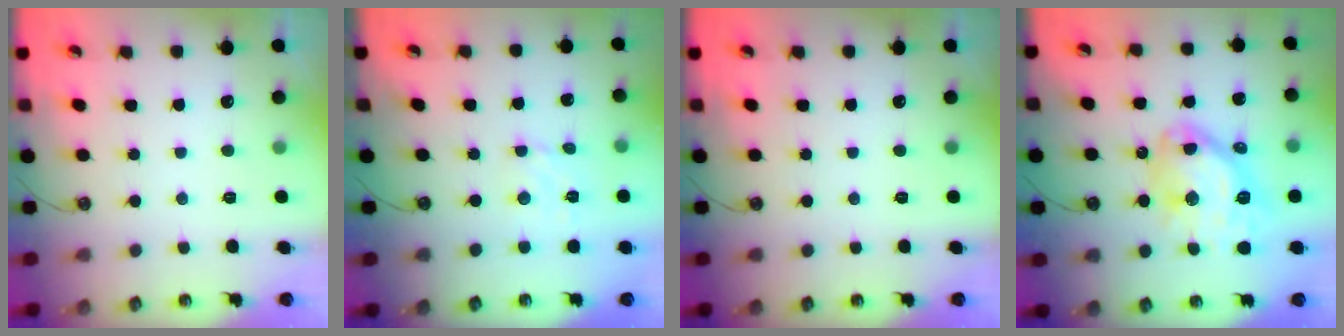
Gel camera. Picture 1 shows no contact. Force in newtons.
{"total": 2.6, "press": 2.6, "slide": 0.4}
{"total": 0.0}
{"total": 16.1, "press": 16.0, "slide": 1.6}